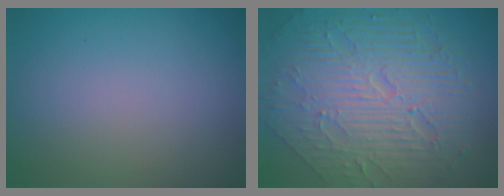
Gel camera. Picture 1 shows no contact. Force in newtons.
{"total": 10.6, "press": 7.0, "slide": 7.9}